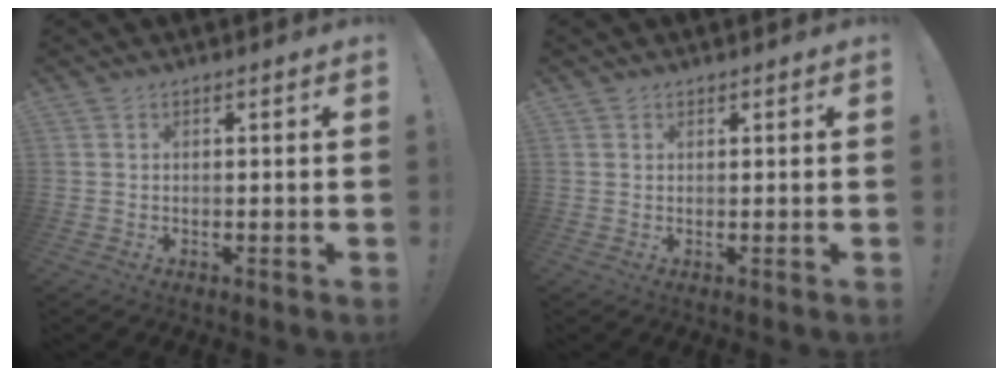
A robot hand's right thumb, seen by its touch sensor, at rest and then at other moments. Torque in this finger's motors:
{"motor_torque": [-0.03, -0.12, -0.16, -0.08, 0.08]}